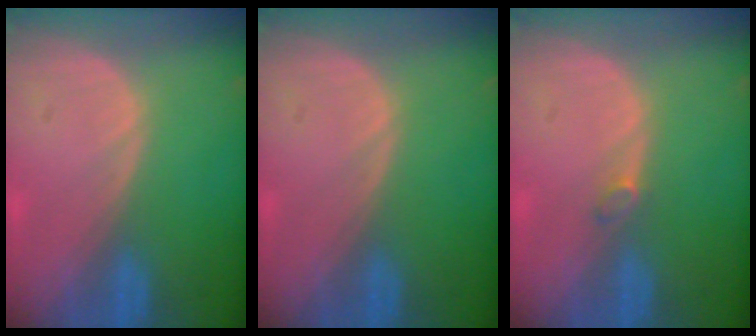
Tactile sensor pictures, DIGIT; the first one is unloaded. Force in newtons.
{"total": 0.0}
{"total": 1.2, "press": 1.2, "slide": 0.2}